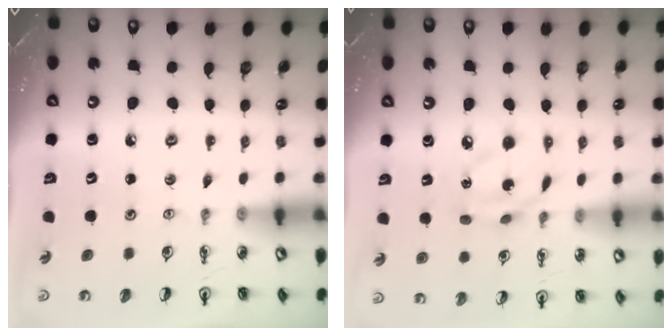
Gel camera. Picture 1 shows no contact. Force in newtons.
{"total": 7.4, "press": 7.4, "slide": 0.3}